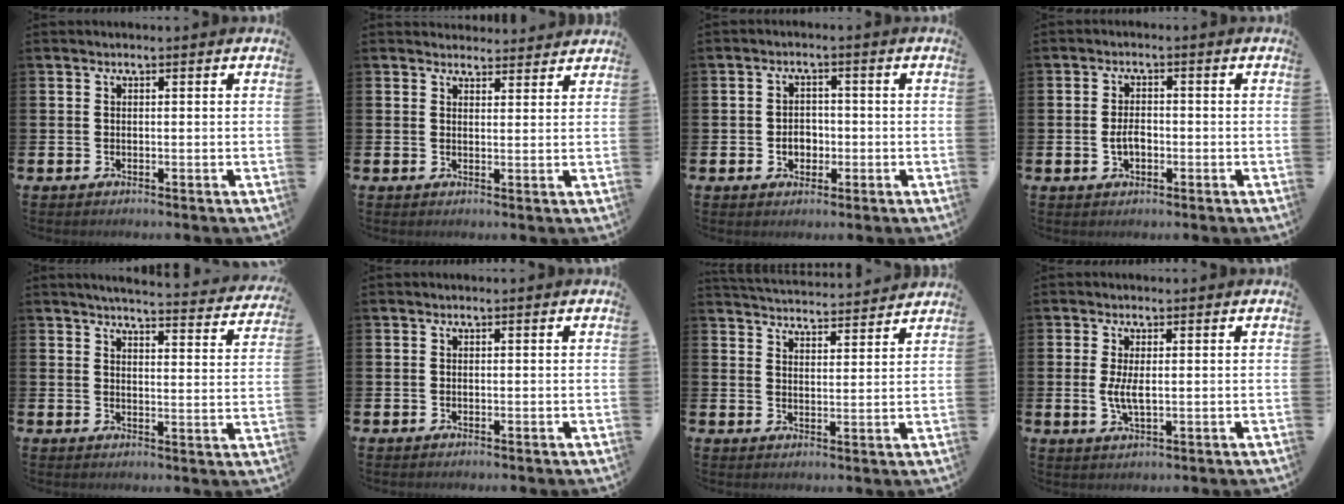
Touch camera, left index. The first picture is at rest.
{"total": 3.0, "force": [2.9, 0.7, -0.2], "torque": [0.008, -0.018, 0.052]}
{"total": 2.9, "force": [-0.7, 2.3, 1.6], "torque": [-0.015, -0.003, -0.020]}
{"total": 2.6, "force": [-0.4, 1.6, 2.1], "torque": [-0.028, 0.000, -0.011]}
{"total": 4.5, "force": [4.4, 0.0, 1.1], "torque": [-0.023, -0.037, 0.071]}
{"total": 0.0}
{"total": 4.7, "force": [4.7, 0.2, 0.0], "torque": [-0.011, -0.037, 0.081]}
{"total": 3.0, "force": [0.3, 1.1, 2.8], "torque": [-0.051, 0.002, 0.003]}